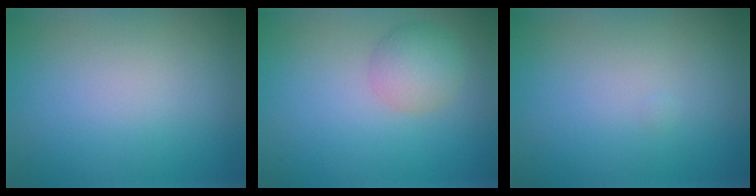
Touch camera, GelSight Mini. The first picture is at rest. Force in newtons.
{"total": 2.6, "press": 2.6, "slide": 0.1}
{"total": 0.0}